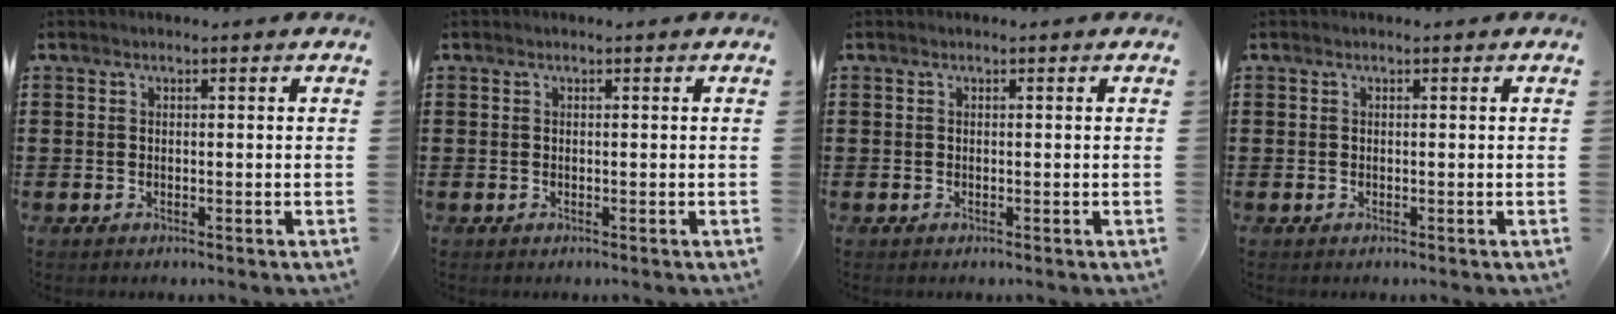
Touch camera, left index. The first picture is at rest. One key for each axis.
{"total": 0.0}
{"total": 0.0}
{"total": 0.0}